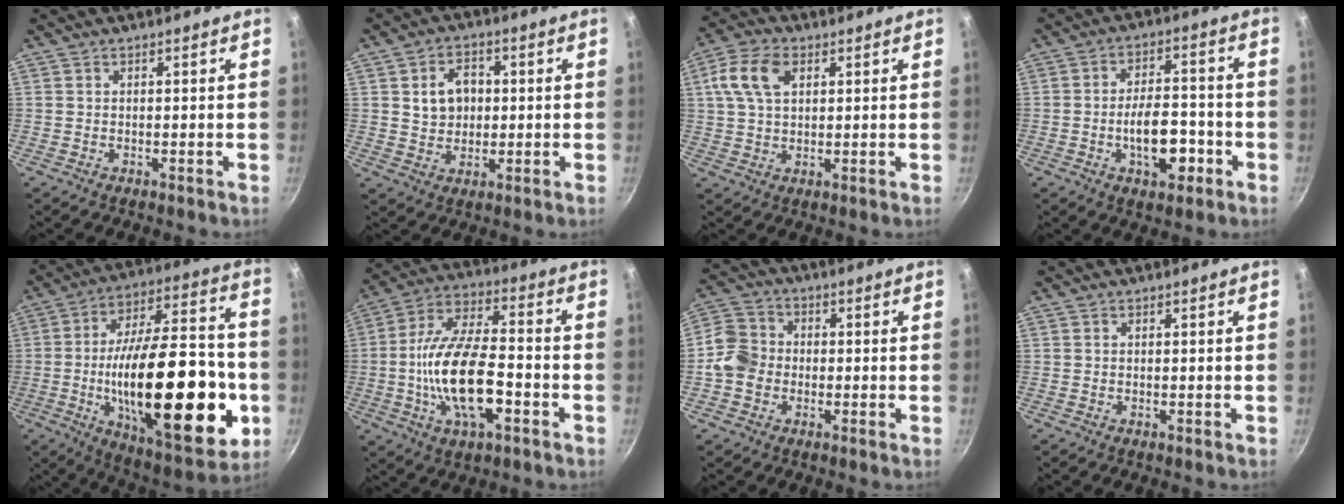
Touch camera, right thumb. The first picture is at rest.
{"total": 7.4, "force": [1.1, 5.8, 4.4], "torque": [-0.047, 0.006, 0.018]}
{"total": 9.0, "force": [2.9, 5.7, 6.4], "torque": [-0.117, 0.011, 0.047]}
{"total": 10.3, "force": [-3.6, 5.1, 8.2], "torque": [-0.103, 0.027, -0.056]}
{"total": 34.6, "force": [-6.8, 13.9, 30.9], "torque": [-0.449, 0.017, -0.090]}
{"total": 17.6, "force": [-4.5, 7.7, 15.2], "torque": [-0.274, 0.031, -0.089]}
{"total": 5.9, "force": [-1.5, 5.1, 2.4], "torque": [-0.022, 0.017, -0.047]}
{"total": 0.0}